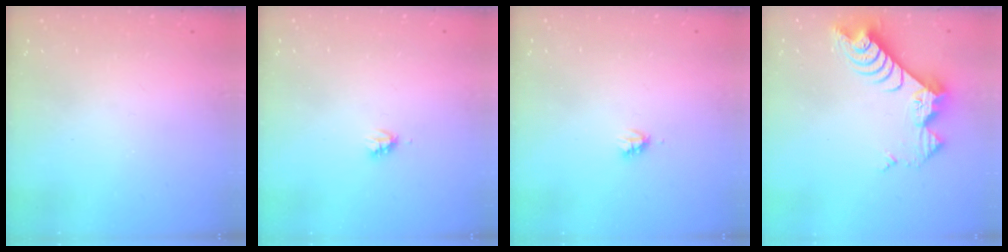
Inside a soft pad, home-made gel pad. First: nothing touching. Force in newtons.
{"total": 2.2, "press": 2.2, "slide": 0.3}
{"total": 2.2, "press": 2.2, "slide": 0.3}
{"total": 10.4, "press": 10.4, "slide": 1.1}